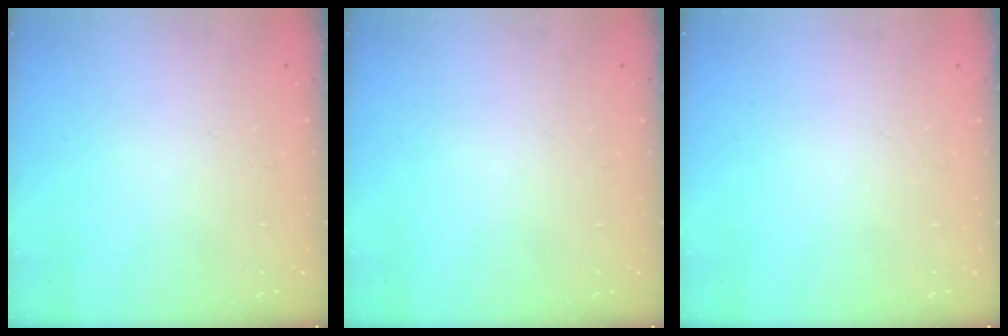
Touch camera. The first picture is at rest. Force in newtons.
{"total": 0.0}
{"total": 0.0}